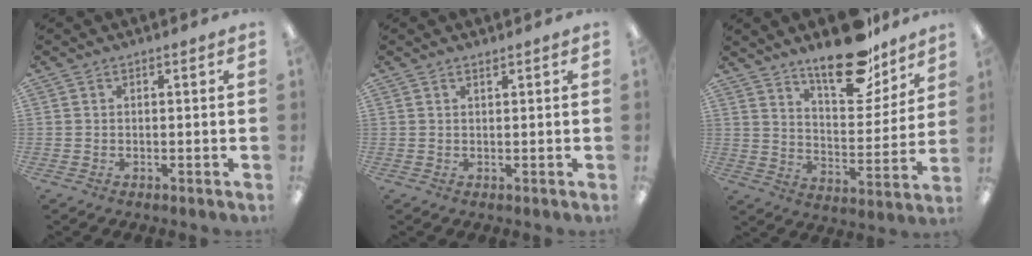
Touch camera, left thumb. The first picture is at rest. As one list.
[{"total": 0.8, "force": [0.7, 0.1, 0.3], "torque": [-0.008, -0.001, 0.014]}, {"total": 20.3, "force": [15.5, 7.9, 10.5], "torque": [-0.154, -0.101, 0.262]}]